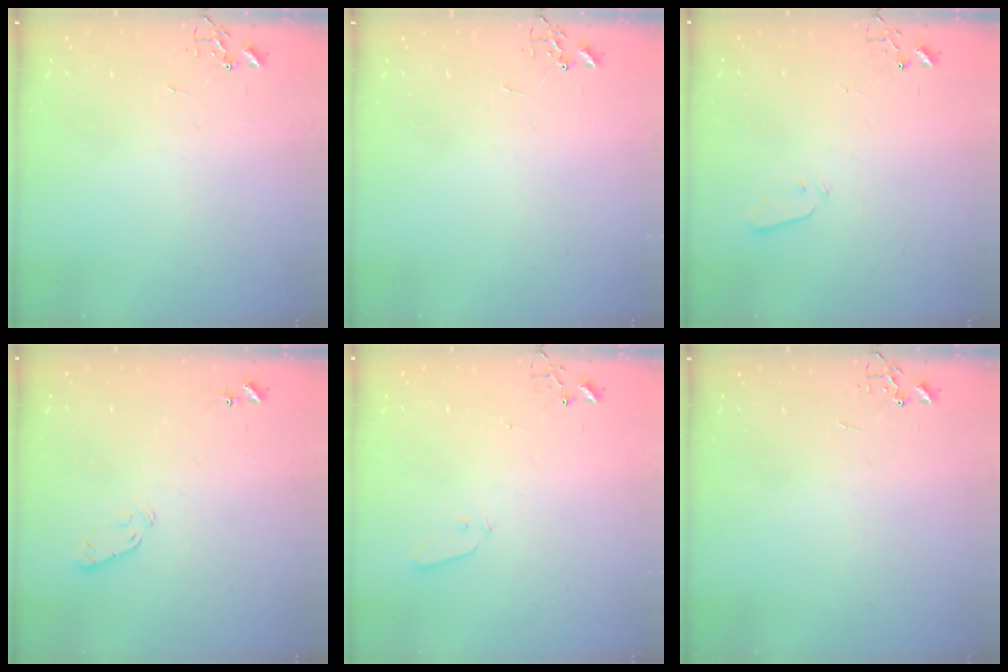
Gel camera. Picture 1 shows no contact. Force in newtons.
{"total": 0.0}
{"total": 3.5, "press": 3.5, "slide": 0.3}
{"total": 3.9, "press": 3.8, "slide": 0.7}
{"total": 2.9, "press": 2.8, "slide": 0.8}
{"total": 0.0}